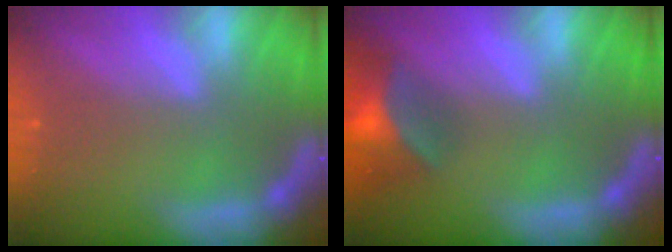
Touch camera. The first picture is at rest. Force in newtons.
{"total": 8.4}